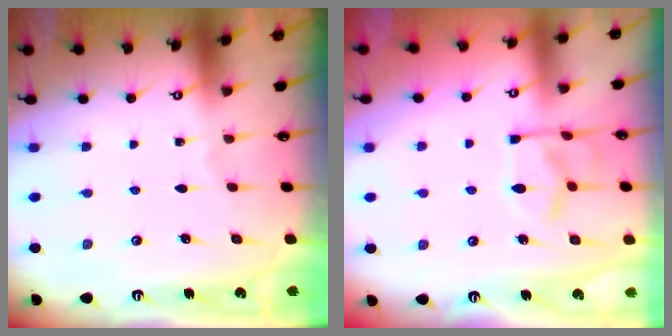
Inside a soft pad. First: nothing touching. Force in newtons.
{"total": 4.2, "press": 4.1, "slide": 0.5}